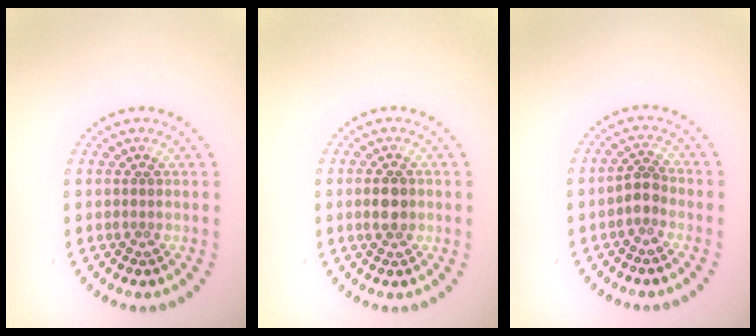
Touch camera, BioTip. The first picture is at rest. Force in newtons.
{"total": 2.4, "press": 2.4, "slide": 0.2}
{"total": 1.8, "press": 1.6, "slide": 0.9}